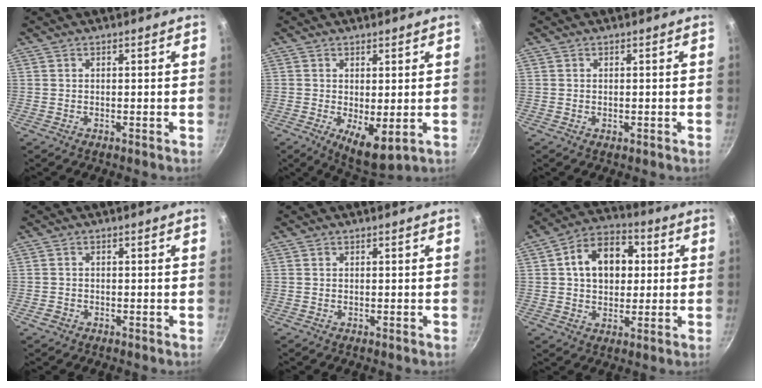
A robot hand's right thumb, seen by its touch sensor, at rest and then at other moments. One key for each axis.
{"total": 6.9, "fx": -0.5, "fy": 2.8, "fz": 6.2, "tx": -0.085, "ty": -0.015, "tz": 0.005}
{"total": 0.8, "fx": -0.1, "fy": 0.4, "fz": 0.6, "tx": -0.009, "ty": 0.001, "tz": -0.002}
{"total": 1.4, "fx": -0.8, "fy": 1.1, "fz": 0.4, "tx": -0.008, "ty": 0.005, "tz": -0.012}
{"total": 0.0}
{"total": 13.1, "fx": 2.3, "fy": 9.4, "fz": 8.7, "tx": -0.103, "ty": 0.018, "tz": 0.024}